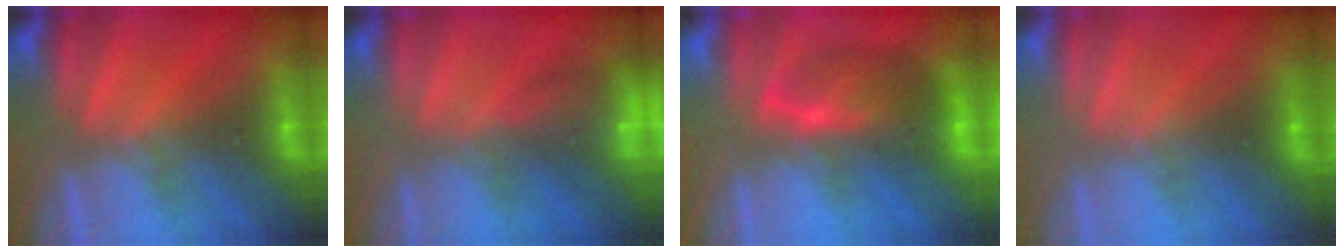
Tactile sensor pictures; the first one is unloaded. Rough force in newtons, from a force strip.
{"total": 7.8}
{"total": 7.4}
{"total": 3.0}